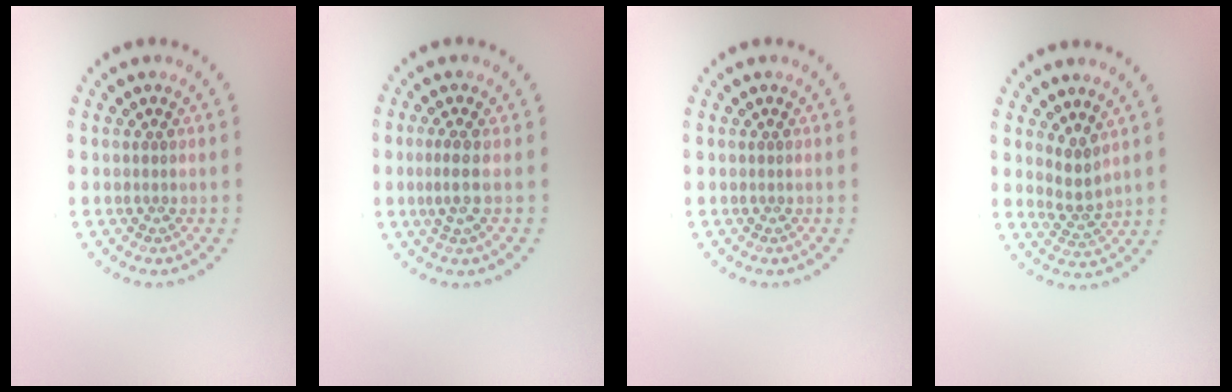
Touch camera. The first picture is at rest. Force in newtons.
{"total": 1.8, "press": 1.5, "slide": 1.0}
{"total": 0.0}
{"total": 2.2, "press": 1.6, "slide": 1.4}